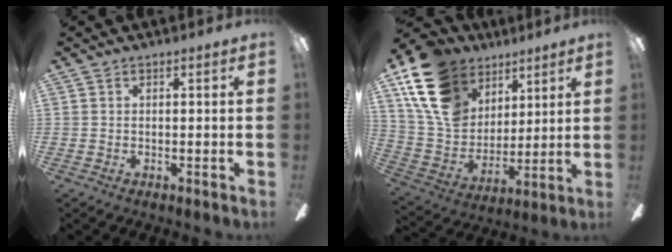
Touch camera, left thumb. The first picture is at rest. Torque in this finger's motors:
{"motor_torque": [0.51, 0.77, 1.69, -1.09, 0.51]}